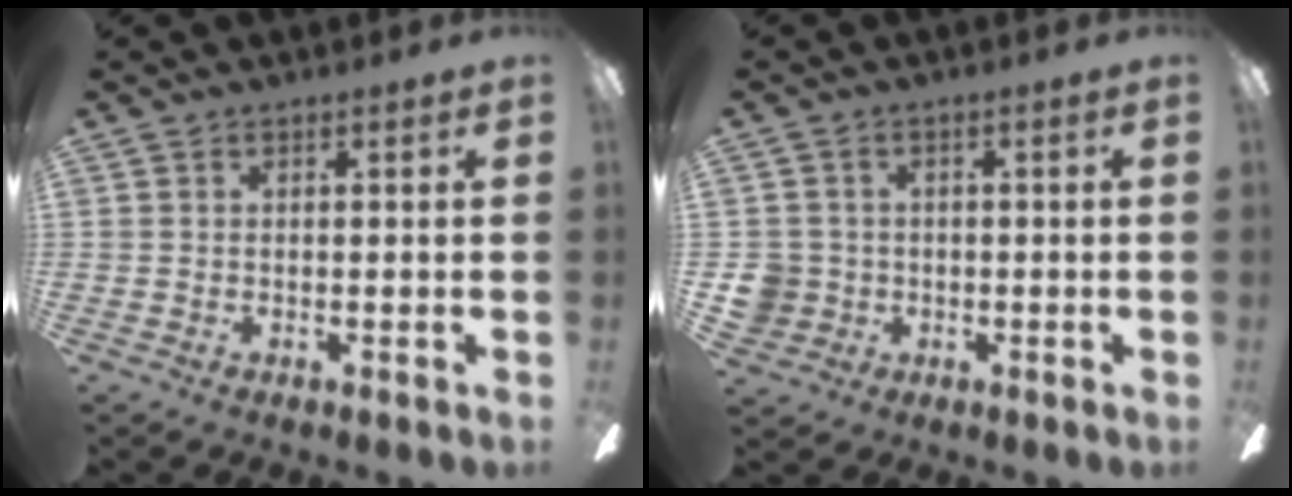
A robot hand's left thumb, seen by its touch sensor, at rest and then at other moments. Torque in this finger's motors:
{"motor_torque": [-0.04, 0.04, 0.18, -0.20, 0.00]}